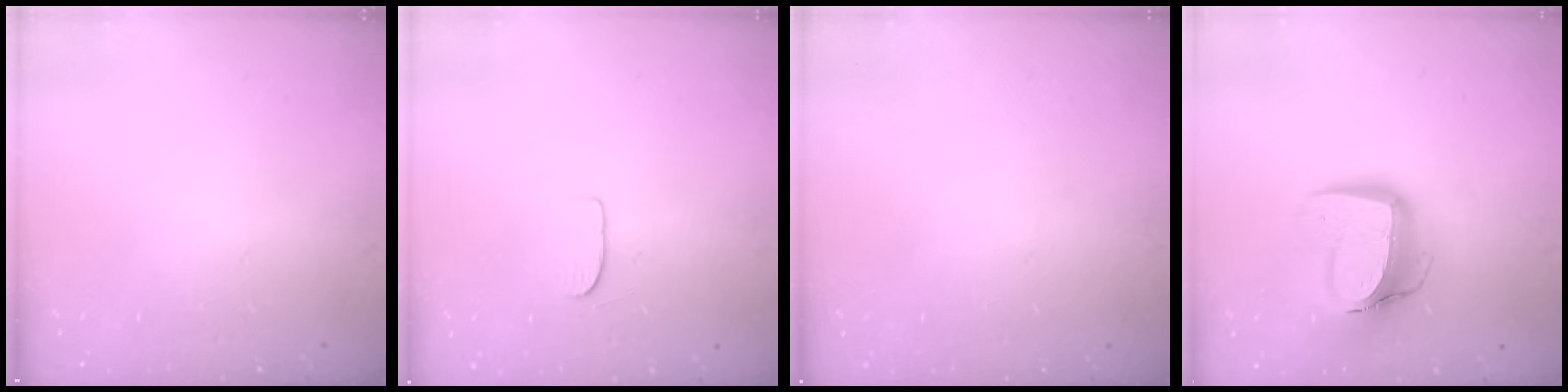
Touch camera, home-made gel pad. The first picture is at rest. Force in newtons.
{"total": 4.8, "press": 4.7, "slide": 0.6}
{"total": 0.0}
{"total": 13.6, "press": 13.5, "slide": 1.4}